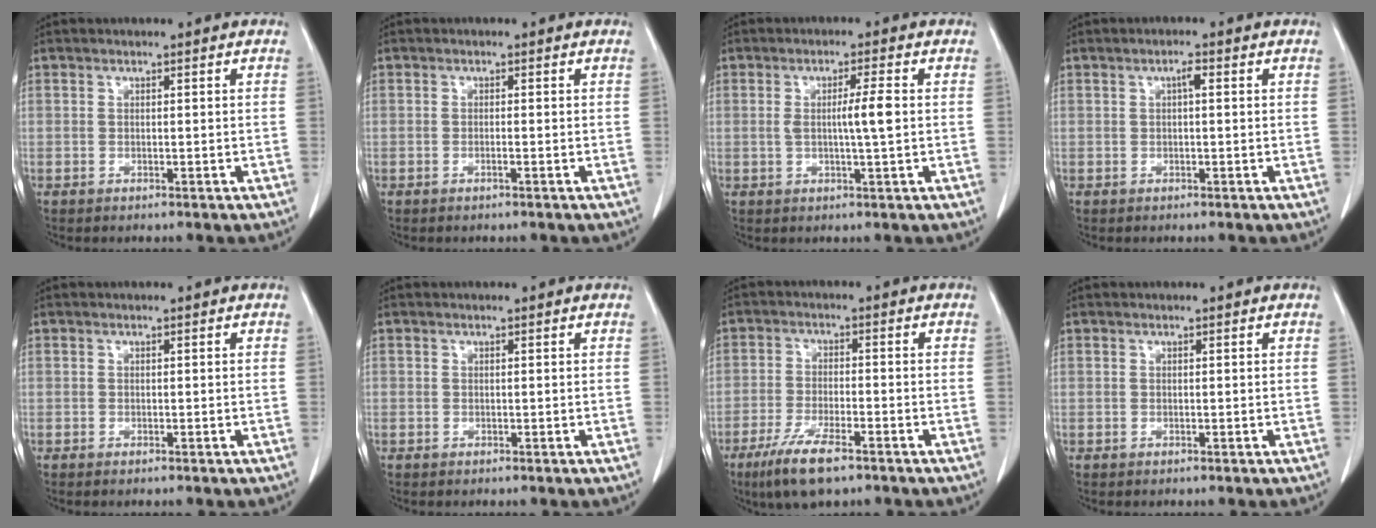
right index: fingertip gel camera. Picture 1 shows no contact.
{"total": 0.6, "force": [-0.3, -0.1, 0.5], "torque": [-0.010, 0.001, -0.005]}
{"total": 4.3, "force": [0.1, -0.3, 4.3], "torque": [-0.076, -0.004, 0.001]}
{"total": 1.4, "force": [0.3, 0.3, 1.4], "torque": [-0.023, 0.004, 0.004]}
{"total": 0.5, "force": [-0.4, 0.0, 0.3], "torque": [-0.010, -0.002, -0.006]}
{"total": 0.0}
{"total": 8.3, "force": [-5.5, 1.6, 6.1], "torque": [-0.118, -0.017, -0.095]}
{"total": 0.0}